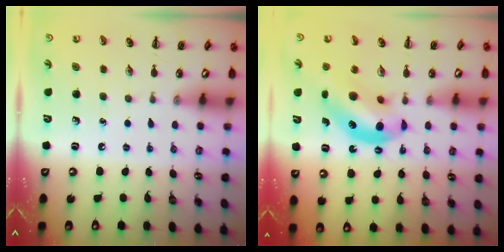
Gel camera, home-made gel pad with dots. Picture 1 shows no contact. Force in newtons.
{"total": 11.3, "press": 11.0, "slide": 2.8}